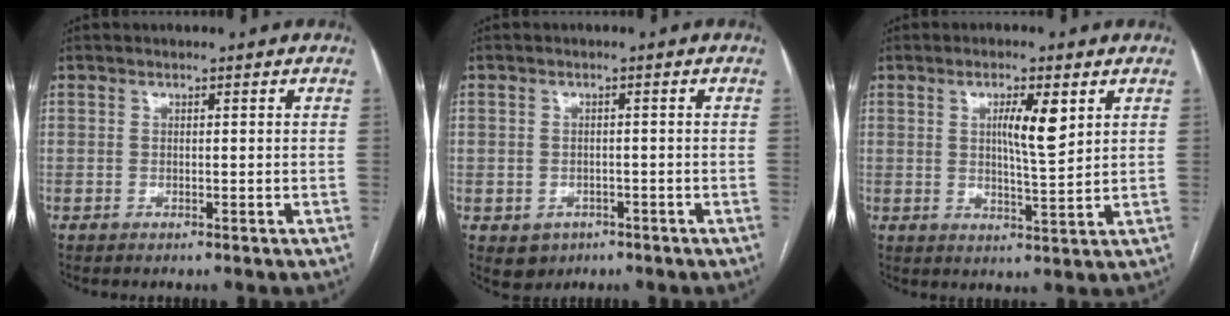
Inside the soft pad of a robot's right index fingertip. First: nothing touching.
{"total": 3.9, "force": [-1.7, 3.5, 0.8], "torque": [-0.007, 0.006, -0.015]}
{"total": 6.0, "force": [2.2, 0.7, 5.5], "torque": [-0.095, -0.002, 0.038]}